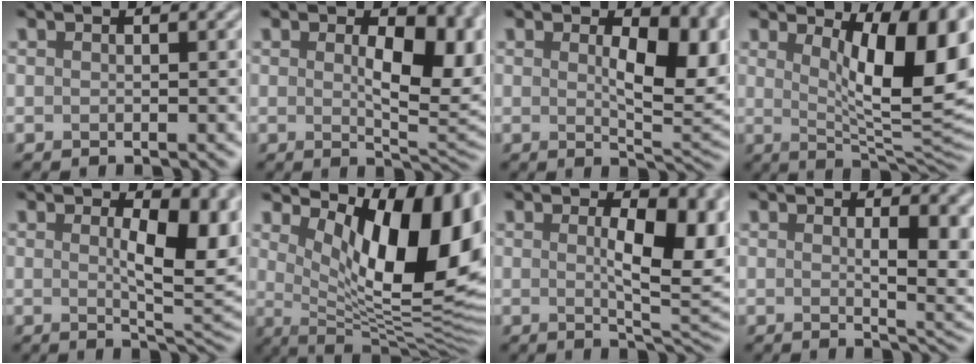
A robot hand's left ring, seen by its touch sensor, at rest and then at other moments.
{"total": 7.8, "force": [1.2, 3.7, 6.8], "torque": [-0.098, -0.008, 0.024]}
{"total": 7.3, "force": [1.4, 3.3, 6.3], "torque": [-0.094, -0.008, 0.025]}
{"total": 11.6, "force": [3.4, 3.7, 10.5], "torque": [-0.127, -0.010, 0.055]}
{"total": 7.4, "force": [1.4, 2.7, 6.8], "torque": [-0.098, -0.008, 0.026]}
{"total": 14.0, "force": [4.6, 5.4, 12.0], "torque": [-0.143, -0.016, 0.078]}
{"total": 8.6, "force": [1.1, 3.0, 8.0], "torque": [-0.111, -0.005, 0.021]}
{"total": 6.1, "force": [1.1, 2.1, 5.6], "torque": [-0.066, -0.011, 0.026]}